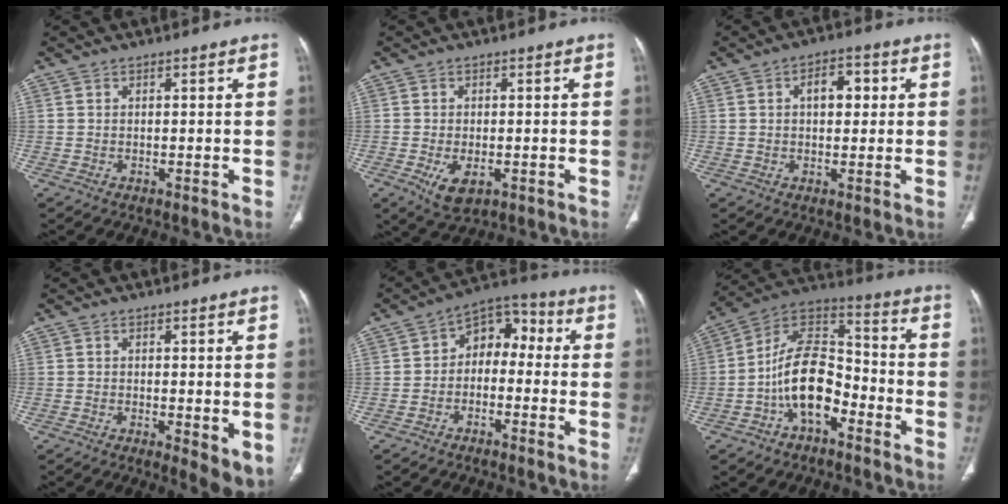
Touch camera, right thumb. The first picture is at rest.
{"total": 5.3, "force": [-1.7, 2.8, 4.1], "torque": [-0.073, -0.005, -0.020]}
{"total": 5.9, "force": [1.2, 3.5, 4.5], "torque": [-0.051, 0.011, 0.014]}
{"total": 5.7, "force": [-0.8, 1.9, 5.3], "torque": [-0.073, -0.018, -0.010]}
{"total": 8.3, "force": [-0.8, 6.0, 5.7], "torque": [-0.050, 0.043, -0.033]}
{"total": 14.5, "force": [-5.3, 8.3, 10.7], "torque": [-0.171, 0.066, -0.102]}